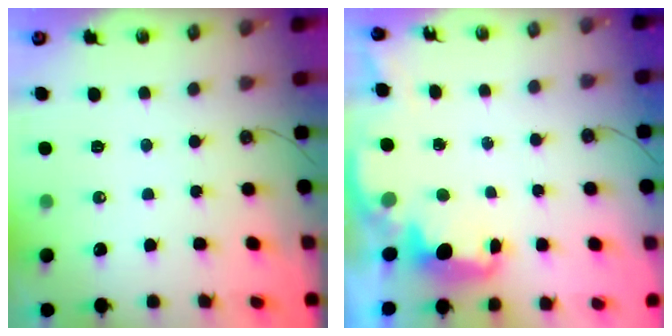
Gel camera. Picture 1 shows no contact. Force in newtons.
{"total": 2.7, "press": 2.7, "slide": 0.5}